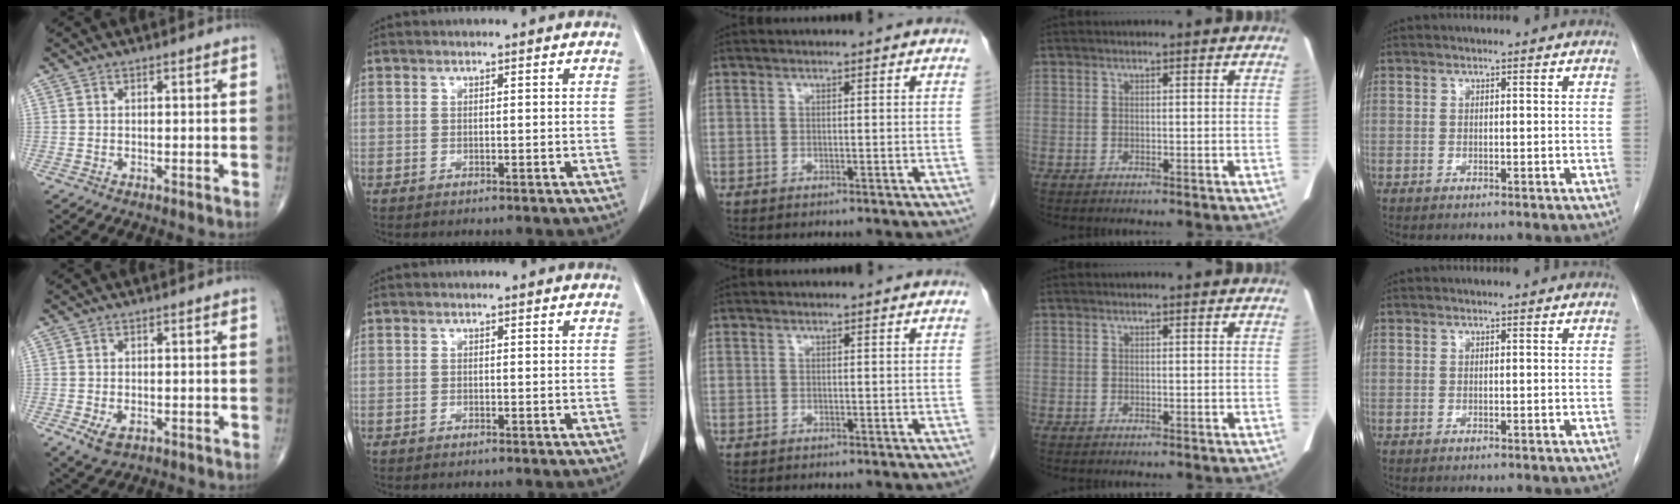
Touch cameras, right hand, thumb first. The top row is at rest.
{"thumb": {"total": 3.7, "force": [-1.4, 2.3, 2.6], "torque": [-0.047, -0.002, -0.017]}}